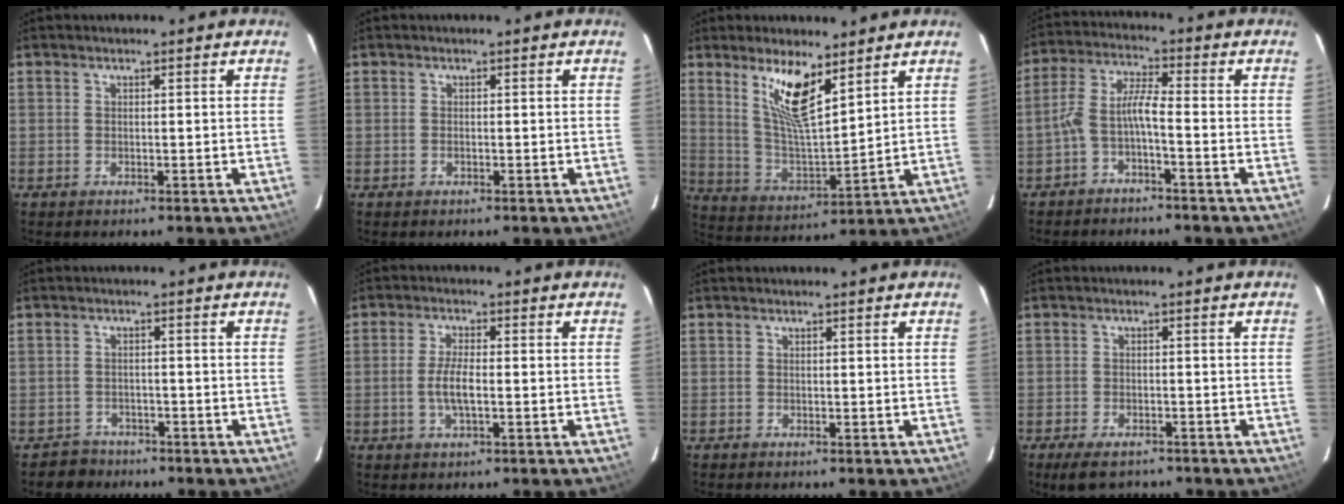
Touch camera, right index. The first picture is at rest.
{"total": 0.0}
{"total": 11.4, "force": [7.0, 2.7, 8.6], "torque": [-0.164, -0.005, 0.145]}
{"total": 5.3, "force": [-2.6, 0.9, 4.5], "torque": [-0.111, 0.018, -0.051]}
{"total": 3.6, "force": [-2.7, 2.4, -0.5], "torque": [0.000, 0.018, -0.042]}
{"total": 4.5, "force": [-1.0, 1.3, 4.2], "torque": [-0.084, -0.003, -0.017]}
{"total": 0.0}
{"total": 6.2, "force": [-4.8, 2.6, 2.8], "torque": [-0.071, -0.011, -0.078]}